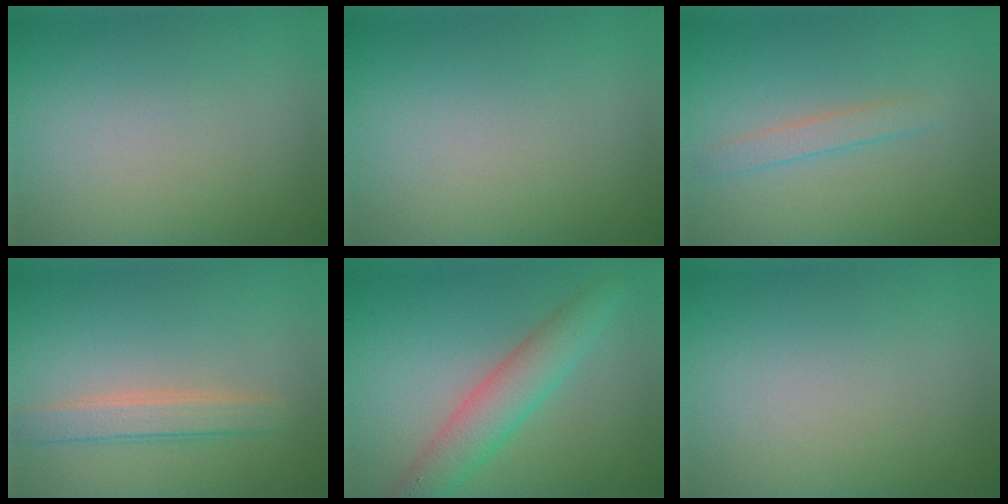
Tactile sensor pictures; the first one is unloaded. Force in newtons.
{"total": 0.0}
{"total": 1.4, "press": 1.4, "slide": 0.0}
{"total": 2.4, "press": 2.4, "slide": 0.2}
{"total": 4.2, "press": 4.2, "slide": 0.2}
{"total": 0.0}